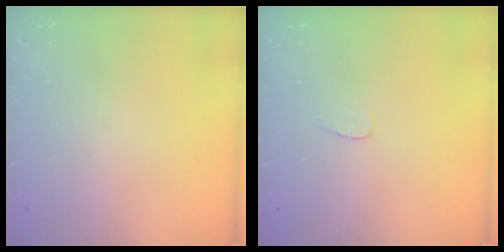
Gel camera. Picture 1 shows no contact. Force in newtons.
{"total": 2.8, "press": 2.8, "slide": 0.3}